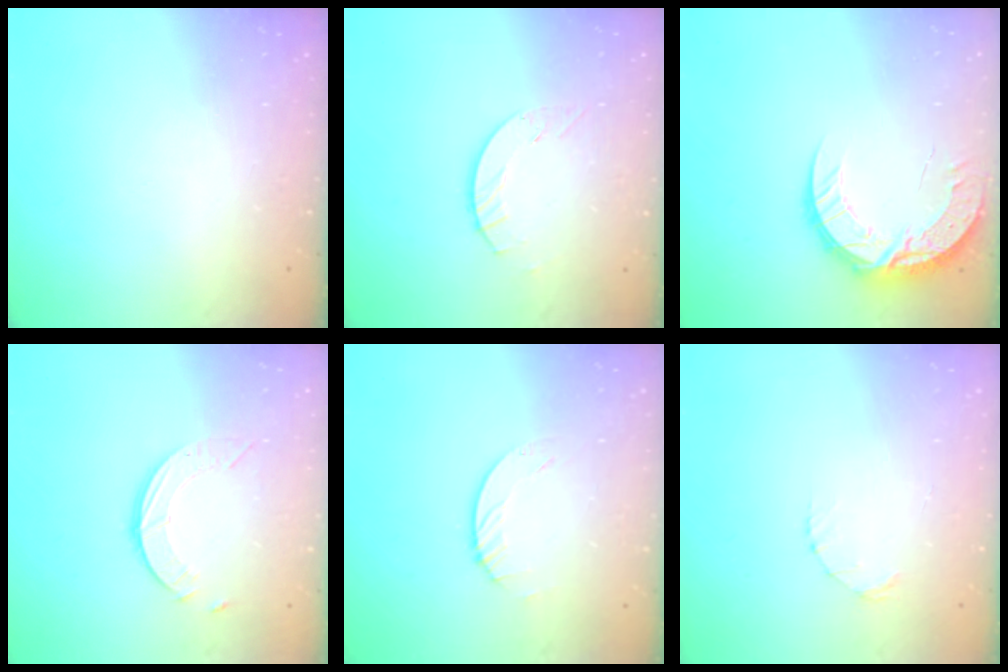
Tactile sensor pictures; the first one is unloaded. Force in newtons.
{"total": 4.0, "press": 4.0, "slide": 0.5}
{"total": 13.0, "press": 12.9, "slide": 1.0}
{"total": 3.7, "press": 3.6, "slide": 0.4}
{"total": 1.2, "press": 1.2, "slide": 0.2}
{"total": 1.4, "press": 1.4, "slide": 0.2}